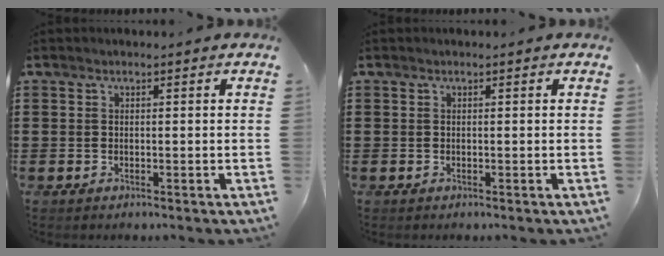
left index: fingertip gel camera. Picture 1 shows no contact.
{"total": 0.0}